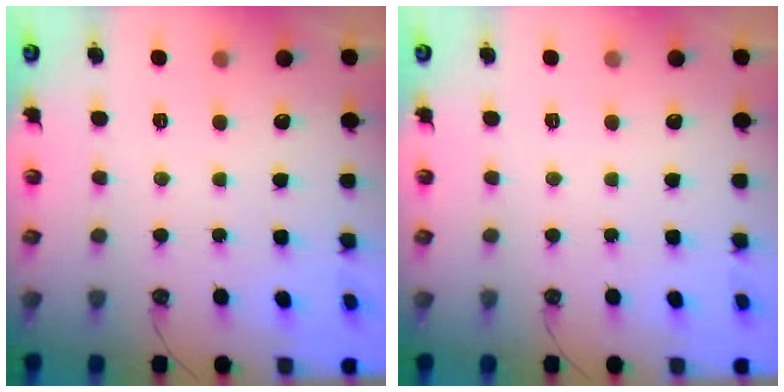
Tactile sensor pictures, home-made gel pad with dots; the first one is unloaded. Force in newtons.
{"total": 0.0}